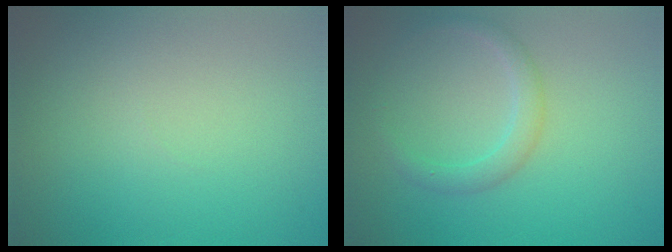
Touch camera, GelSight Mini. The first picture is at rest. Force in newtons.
{"total": 1.9, "press": 1.9, "slide": 0.2}